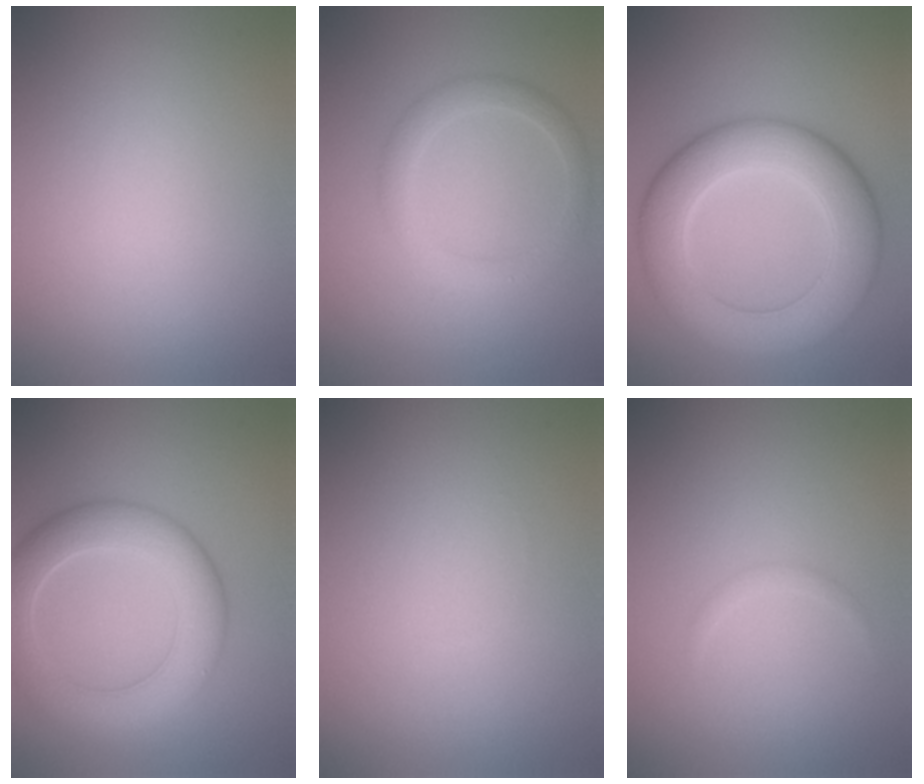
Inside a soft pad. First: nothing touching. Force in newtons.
{"total": 2.4, "press": 2.4, "slide": 0.1}
{"total": 8.9, "press": 8.9, "slide": 0.2}
{"total": 6.5, "press": 6.5, "slide": 0.3}
{"total": 0.0}
{"total": 0.6, "press": 0.6, "slide": 0.0}